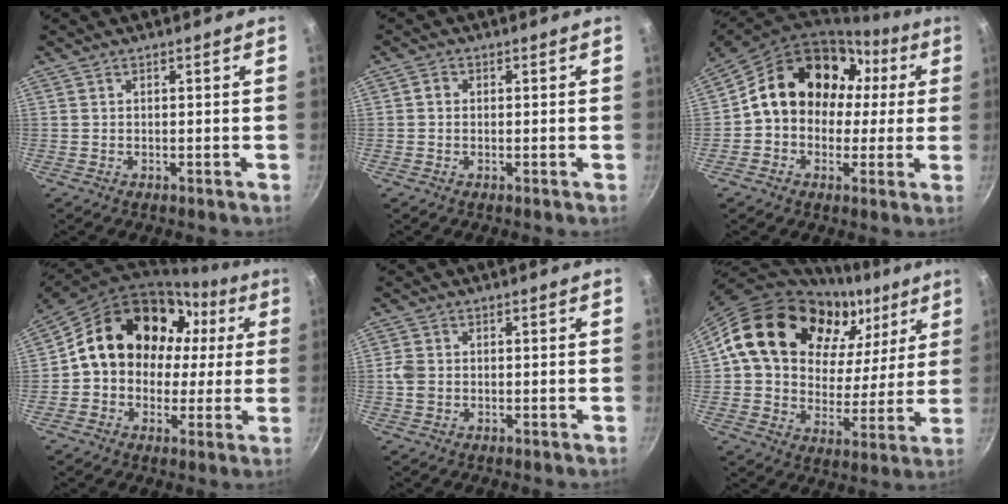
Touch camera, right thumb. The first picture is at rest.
{"total": 1.4, "force": [0.0, 1.2, 0.6], "torque": [-0.011, 0.006, -0.002]}
{"total": 18.2, "force": [2.3, 14.7, 10.4], "torque": [-0.136, 0.054, 0.029]}
{"total": 19.1, "force": [2.9, 15.6, 10.6], "torque": [-0.143, 0.053, 0.042]}
{"total": 3.0, "force": [-0.3, 2.5, 1.6], "torque": [-0.030, 0.007, -0.009]}
{"total": 26.1, "force": [12.5, 17.5, 14.9], "torque": [-0.224, -0.018, 0.209]}